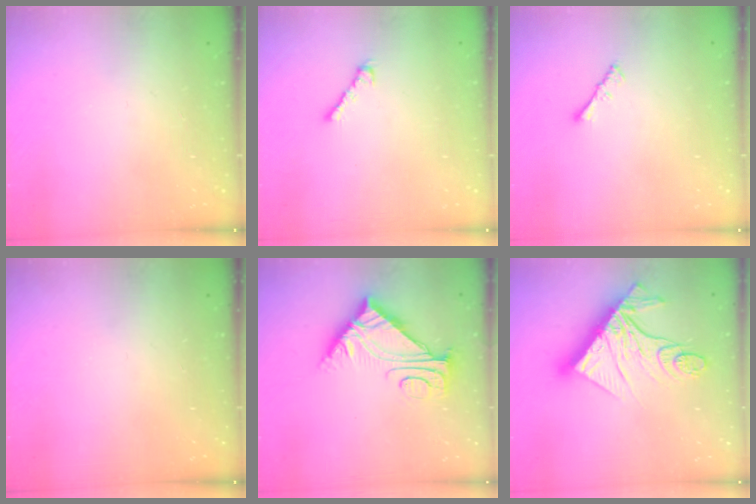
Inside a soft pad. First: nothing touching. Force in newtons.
{"total": 4.1, "press": 4.1, "slide": 0.9}
{"total": 1.3, "press": 1.2, "slide": 0.4}
{"total": 0.0}
{"total": 9.0, "press": 8.9, "slide": 0.9}
{"total": 19.7, "press": 19.6, "slide": 2.0}